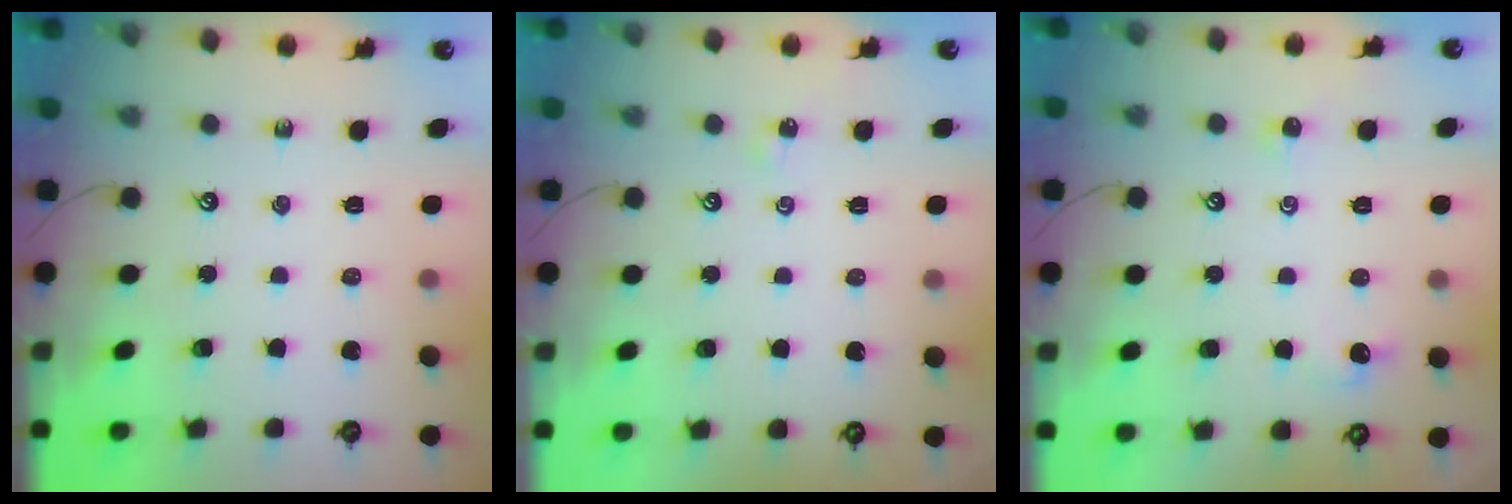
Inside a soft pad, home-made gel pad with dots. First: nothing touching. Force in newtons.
{"total": 2.6, "press": 2.6, "slide": 0.5}
{"total": 1.5, "press": 1.4, "slide": 0.6}